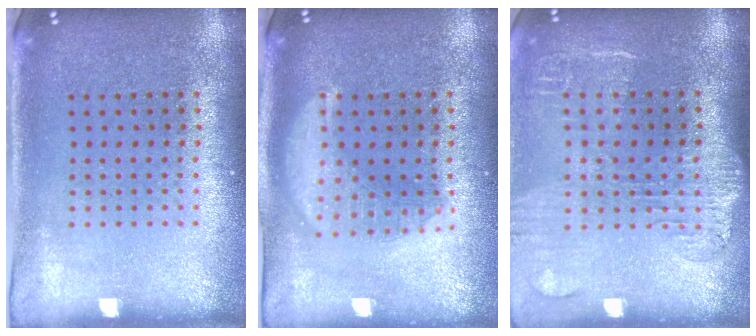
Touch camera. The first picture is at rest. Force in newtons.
{"total": 3.1, "press": 3.1, "slide": 0.3}
{"total": 1.9, "press": 1.6, "slide": 1.0}